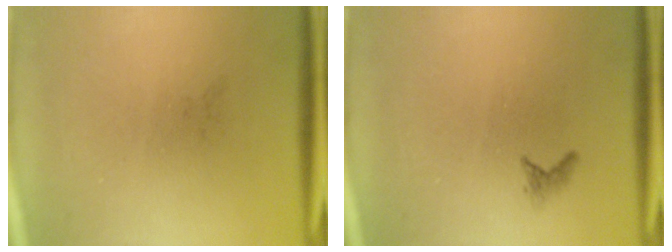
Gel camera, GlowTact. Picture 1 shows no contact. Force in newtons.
{"total": 0.7}